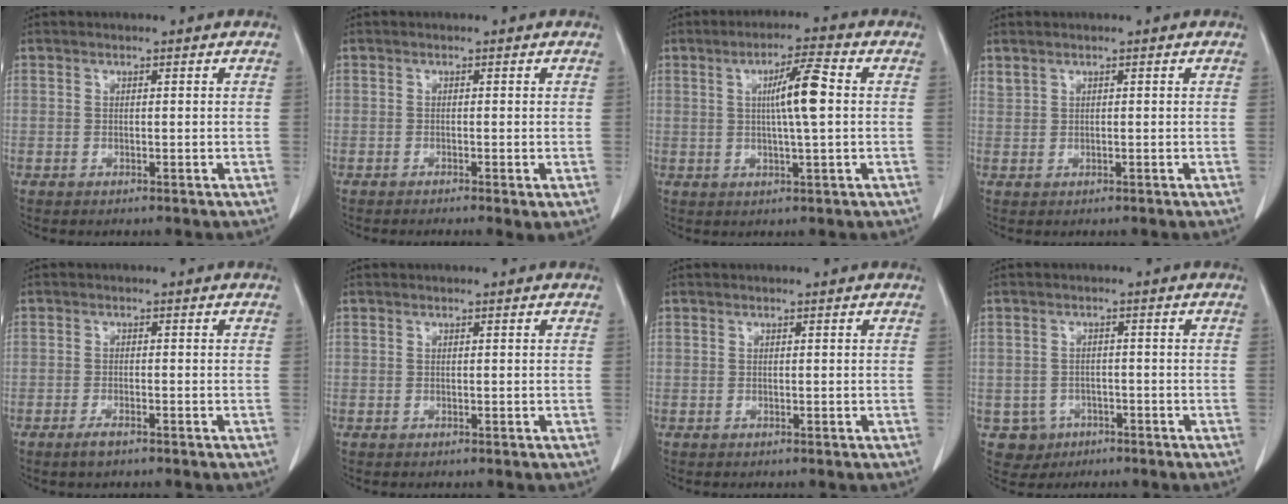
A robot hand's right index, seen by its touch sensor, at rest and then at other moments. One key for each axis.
{"total": 1.7, "fx": -0.8, "fy": 0.1, "fz": 1.4, "tx": -0.021, "ty": -0.006, "tz": -0.013}
{"total": 6.8, "fx": 0.9, "fy": 0.1, "fz": 6.7, "tx": -0.113, "ty": 0.004, "tz": 0.013}
{"total": 0.8, "fx": 0.8, "fy": 0.2, "fz": 0.1, "tx": -0.008, "ty": 0.014, "tz": 0.023}
{"total": 2.0, "fx": -1.5, "fy": 0.4, "fz": 1.3, "tx": -0.030, "ty": -0.003, "tz": -0.027}
{"total": 0.0}
{"total": 0.0}
{"total": 4.1, "fx": -1.8, "fy": 3.7, "fz": 0.1, "tx": 0.001, "ty": 0.011, "tz": -0.022}